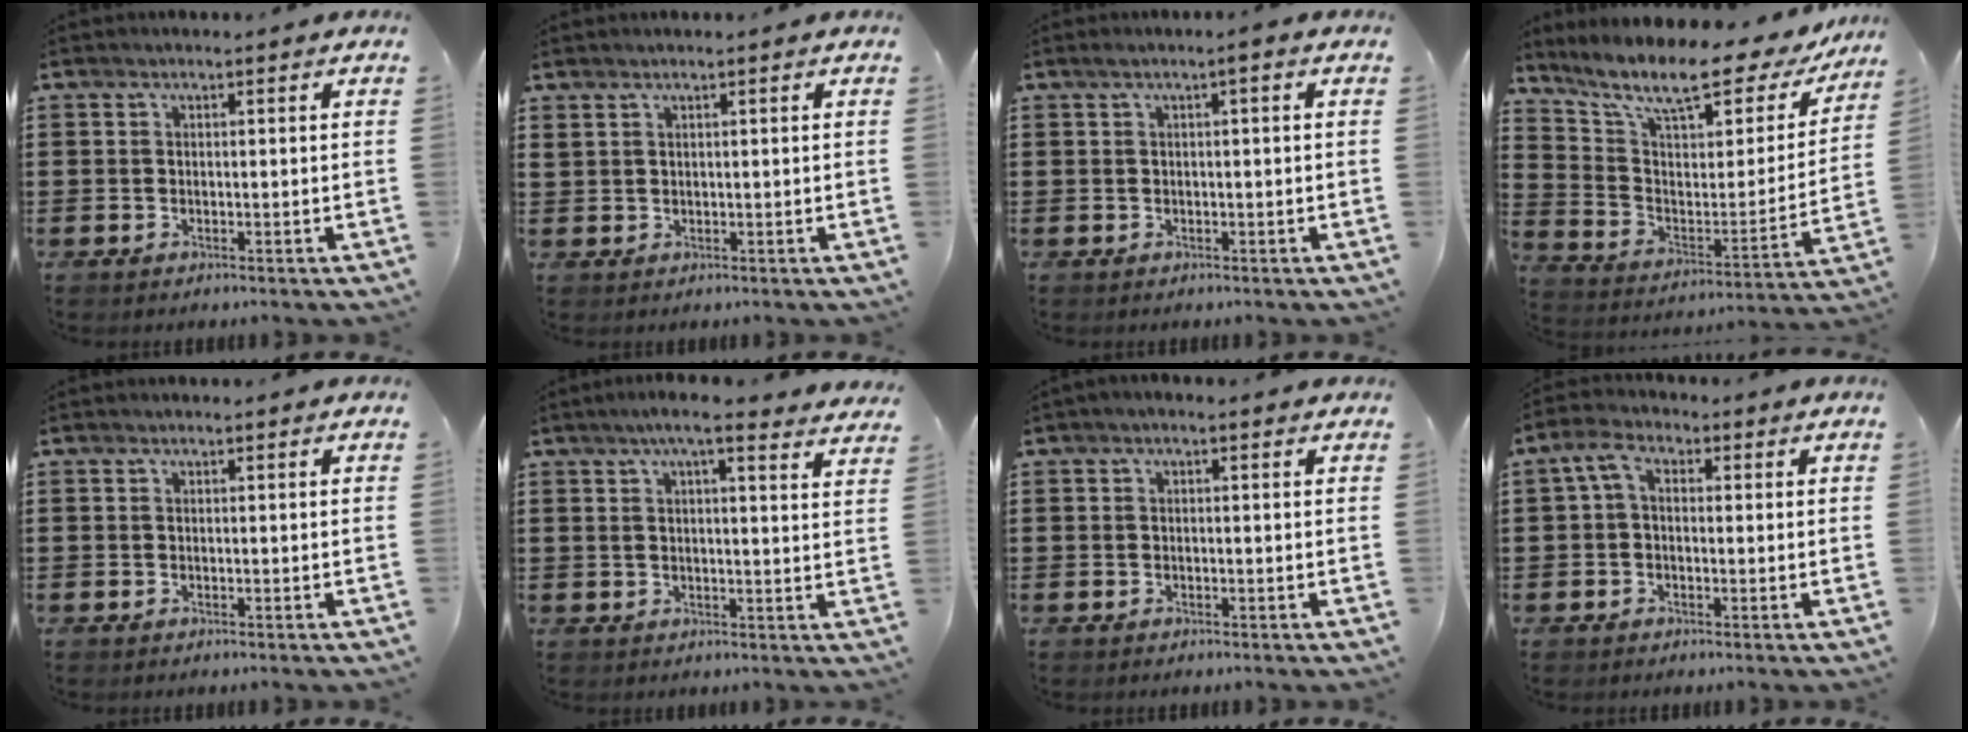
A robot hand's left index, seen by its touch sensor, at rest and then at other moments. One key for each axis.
{"total": 0.8, "fx": 0.7, "fy": 0.2, "fz": 0.3, "tx": -0.008, "ty": 0.000, "tz": 0.013}
{"total": 1.5, "fx": -0.1, "fy": 0.0, "fz": 1.5, "tx": -0.023, "ty": -0.003, "tz": -0.003}
{"total": 11.7, "fx": 8.8, "fy": 2.6, "fz": 7.2, "tx": -0.151, "ty": -0.060, "tz": 0.143}
{"total": 0.0}
{"total": 5.3, "fx": 4.1, "fy": 0.0, "fz": 3.3, "tx": -0.067, "ty": -0.009, "tz": 0.069}
{"total": 0.7, "fx": -0.2, "fy": 0.1, "fz": 0.7, "tx": -0.013, "ty": -0.001, "tz": -0.004}
{"total": 4.0, "fx": 0.3, "fy": 2.4, "fz": 3.2, "tx": -0.075, "ty": 0.007, "tz": 0.000}